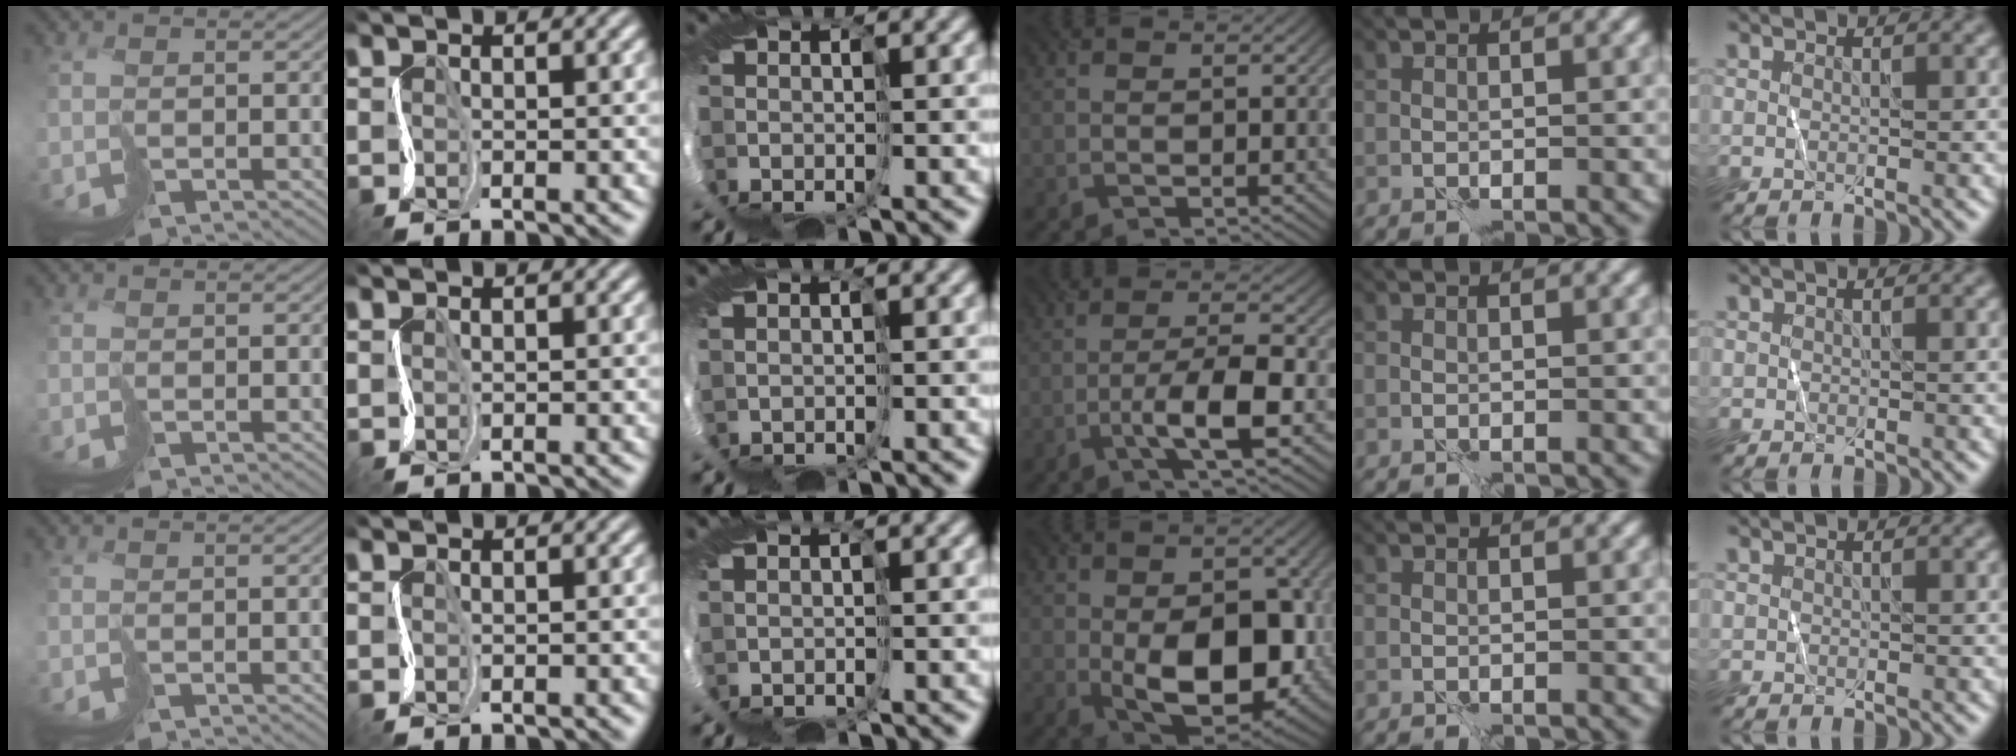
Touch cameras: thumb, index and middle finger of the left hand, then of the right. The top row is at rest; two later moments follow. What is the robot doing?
{"motion": "cut", "object": "tissue"}